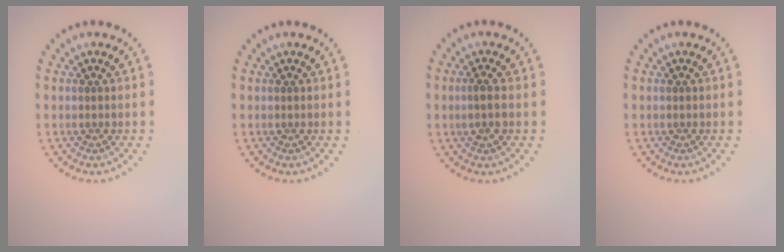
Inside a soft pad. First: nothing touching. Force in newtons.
{"total": 0.0}
{"total": 1.6, "press": 1.5, "slide": 0.5}
{"total": 0.0}